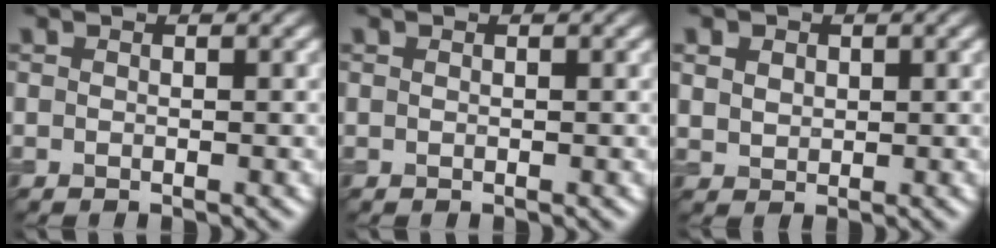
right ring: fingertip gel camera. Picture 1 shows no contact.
{"total": 0.0}
{"total": 3.6, "force": [1.8, 2.7, 1.7], "torque": [-0.047, 0.012, 0.030]}